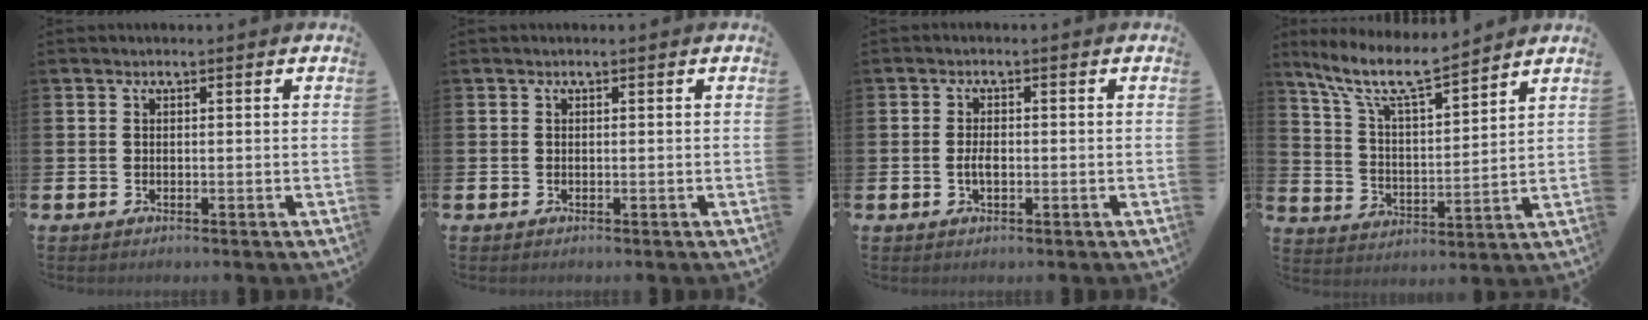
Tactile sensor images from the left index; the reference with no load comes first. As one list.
[{"total": 0.0}, {"total": 2.2, "force": [-0.3, 1.1, 1.9], "torque": [-0.027, -0.001, -0.009]}, {"total": 9.4, "force": [8.2, 1.5, 4.4], "torque": [-0.122, -0.041, 0.145]}]